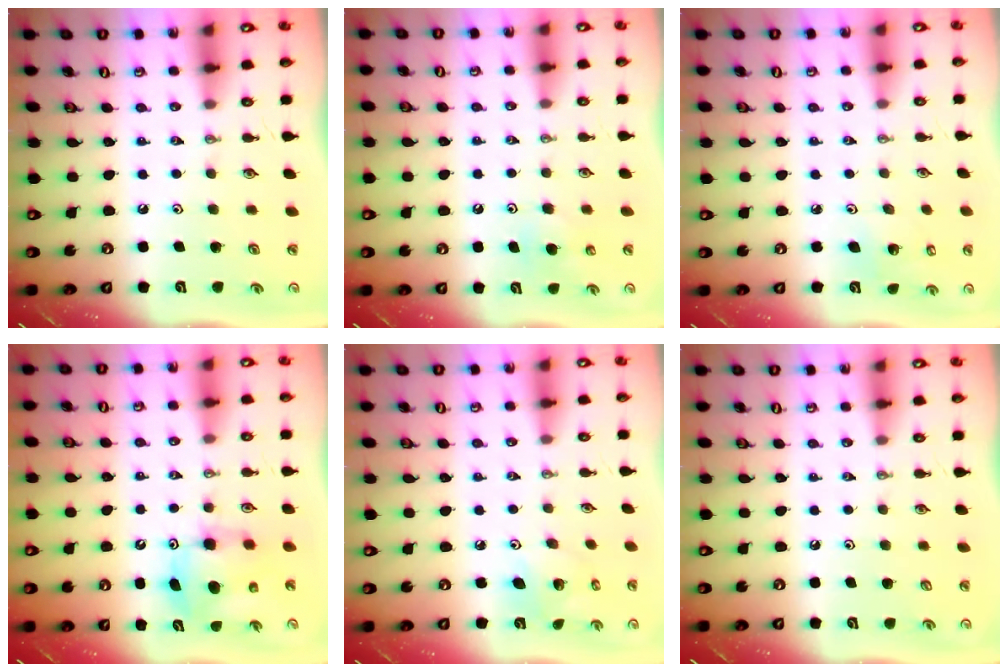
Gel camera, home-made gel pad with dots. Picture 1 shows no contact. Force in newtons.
{"total": 5.4, "press": 5.4, "slide": 0.5}
{"total": 4.4, "press": 4.0, "slide": 1.9}
{"total": 8.0, "press": 8.0, "slide": 0.4}
{"total": 7.8, "press": 7.8, "slide": 0.3}
{"total": 1.1, "press": 0.0, "slide": 1.1}